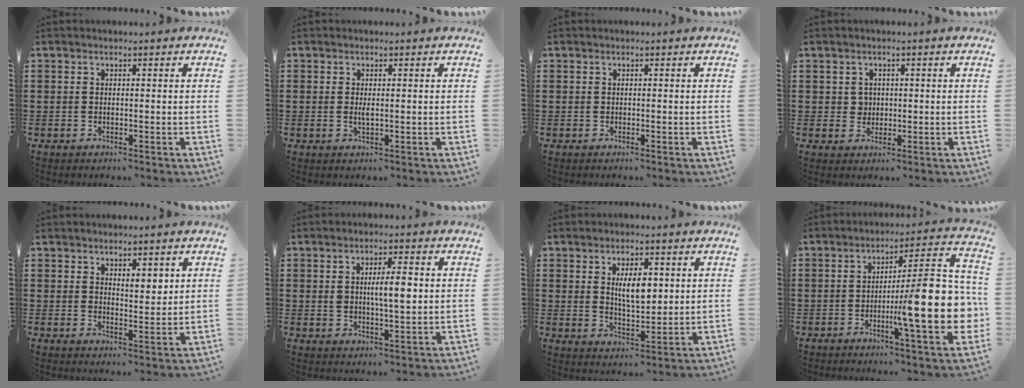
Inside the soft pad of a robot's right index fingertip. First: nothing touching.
{"total": 1.4, "force": [-0.1, 0.2, 1.4], "torque": [-0.027, -0.003, -0.002]}
{"total": 0.0}
{"total": 2.0, "force": [0.4, 1.8, 0.5], "torque": [-0.017, 0.010, 0.007]}
{"total": 2.9, "force": [2.2, 1.5, 1.4], "torque": [-0.024, 0.004, 0.037]}
{"total": 5.3, "force": [0.7, 1.6, 5.0], "torque": [-0.089, 0.002, 0.008]}
{"total": 6.2, "force": [1.6, 2.5, 5.4], "torque": [-0.096, 0.001, 0.022]}
{"total": 16.6, "force": [-2.7, 3.3, 16.0], "torque": [-0.221, -0.017, -0.041]}